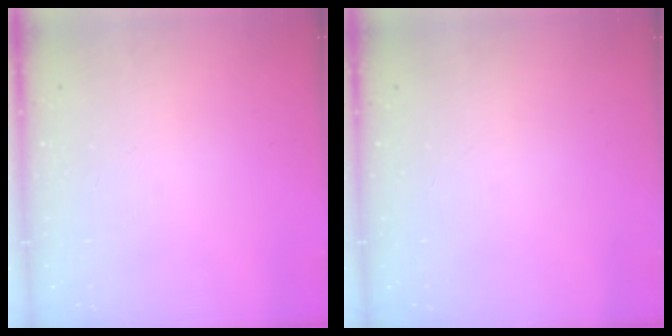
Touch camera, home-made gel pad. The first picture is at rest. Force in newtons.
{"total": 0.0}